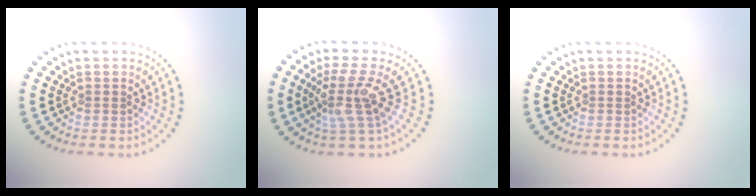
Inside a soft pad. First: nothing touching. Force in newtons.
{"total": 3.7, "press": 2.6, "slide": 2.6}
{"total": 0.0}